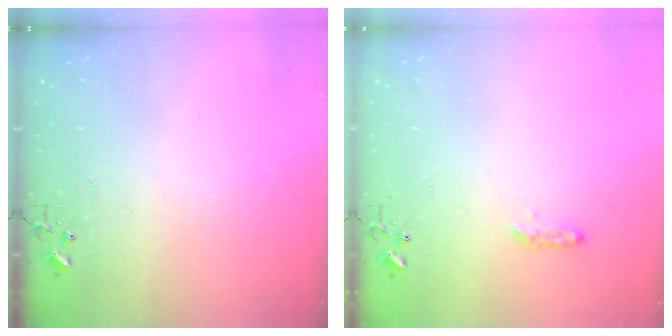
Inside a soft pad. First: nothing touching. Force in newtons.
{"total": 4.1, "press": 4.0, "slide": 0.6}